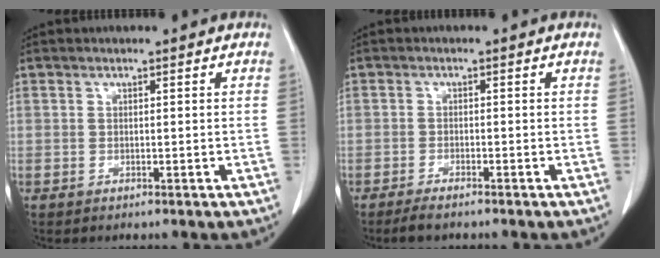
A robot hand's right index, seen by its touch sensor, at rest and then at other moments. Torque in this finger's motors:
{"motor_torque": [0.16, -0.12, 0.08, 0.01]}